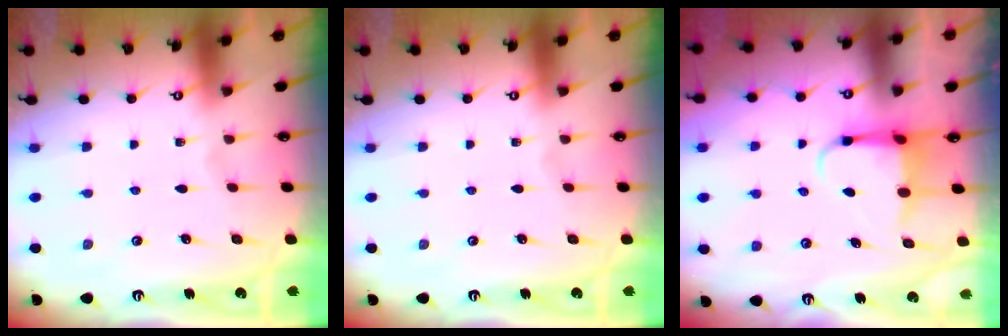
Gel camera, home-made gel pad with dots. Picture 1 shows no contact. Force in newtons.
{"total": 0.0}
{"total": 3.8, "press": 3.7, "slide": 0.7}